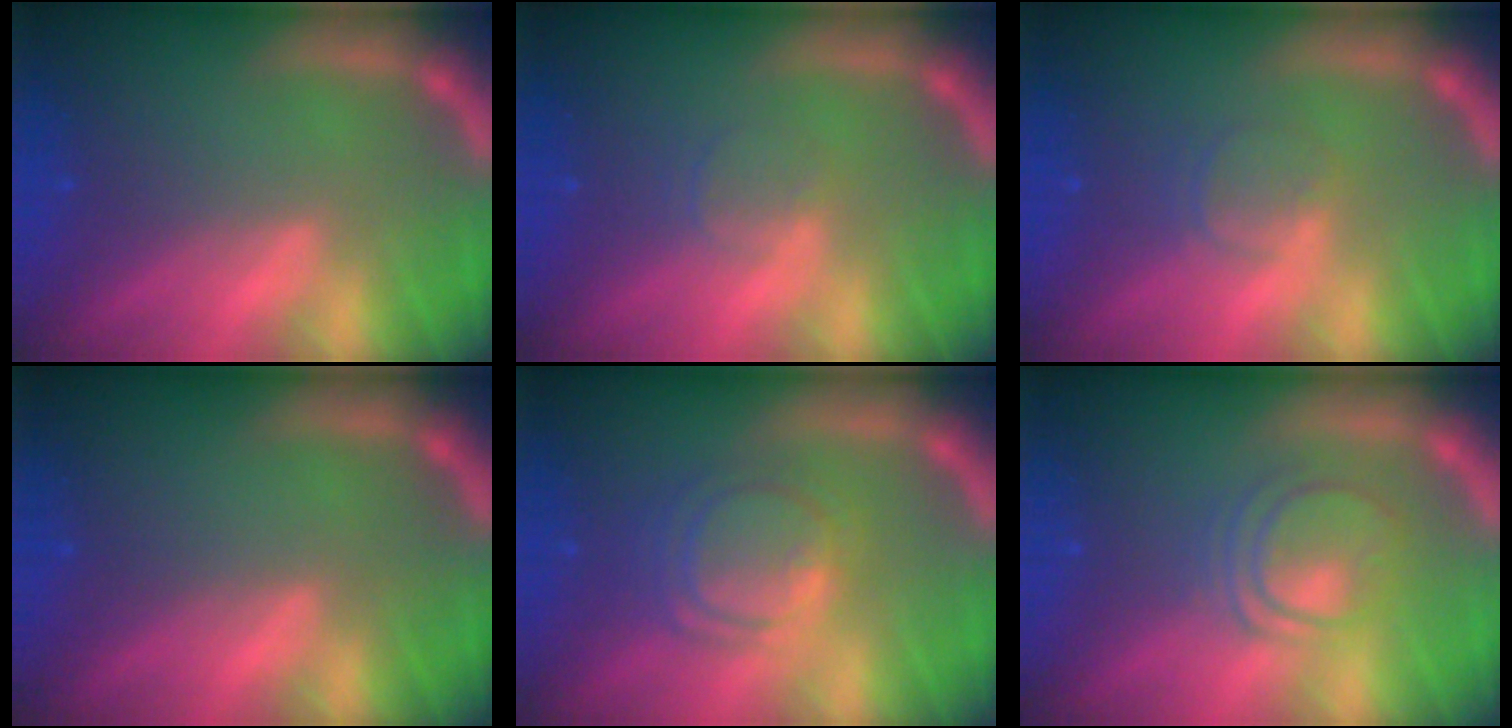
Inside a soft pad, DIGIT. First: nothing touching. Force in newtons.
{"total": 1.4}
{"total": 1.9}
{"total": 0.0}
{"total": 5.6}
{"total": 4.5}